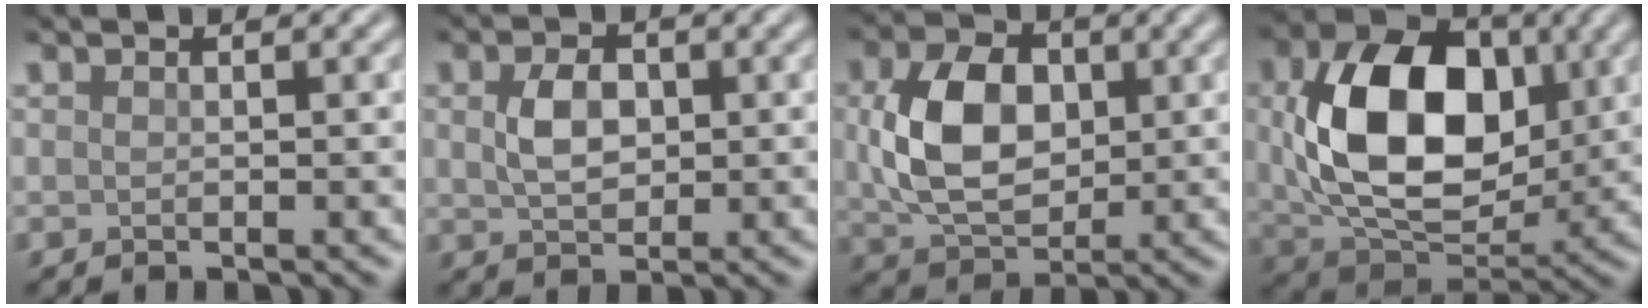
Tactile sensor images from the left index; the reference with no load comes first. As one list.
[{"total": 3.5, "force": [0.6, 2.4, 2.6], "torque": [-0.057, 0.003, 0.011]}, {"total": 7.8, "force": [0.8, 5.3, 5.6], "torque": [-0.116, 0.003, 0.018]}, {"total": 12.6, "force": [1.5, 8.3, 9.3], "torque": [-0.172, 0.002, 0.032]}]